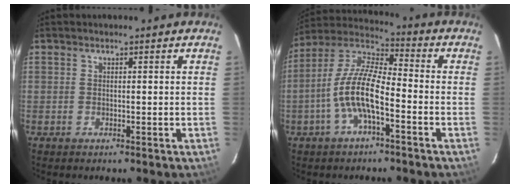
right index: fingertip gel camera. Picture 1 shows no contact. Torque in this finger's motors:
{"motor_torque": [1.61, -0.53, 1.05, 0.21]}